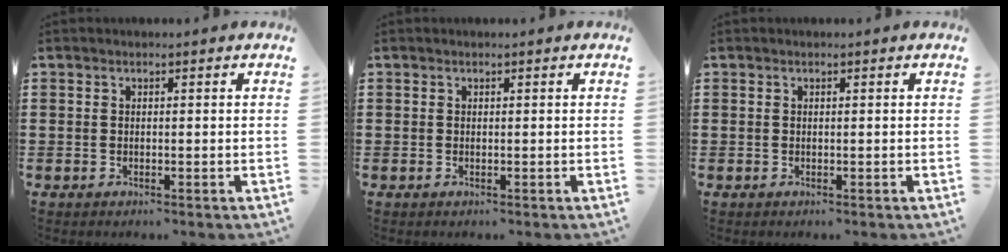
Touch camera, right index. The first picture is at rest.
{"total": 0.0}
{"total": 0.0}